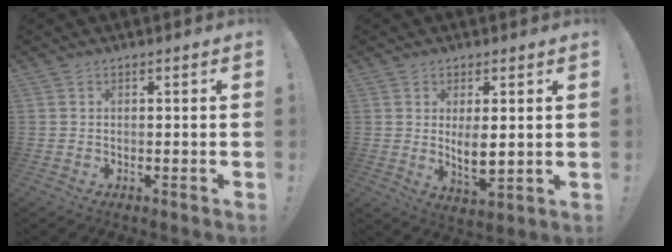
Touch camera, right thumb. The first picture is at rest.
{"total": 6.7, "force": [1.6, 2.7, 5.9], "torque": [-0.085, -0.018, 0.029]}